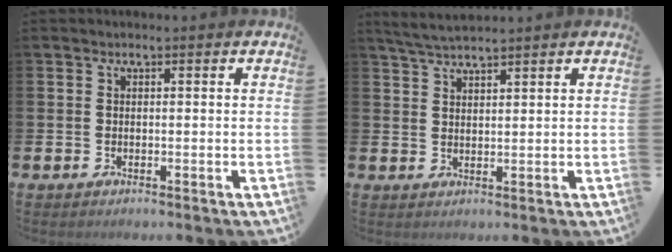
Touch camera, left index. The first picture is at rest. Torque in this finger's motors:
{"motor_torque": [-0.35, -0.38, 0.04, -0.01]}